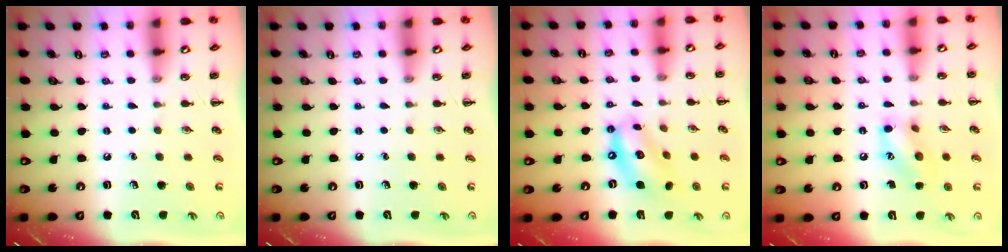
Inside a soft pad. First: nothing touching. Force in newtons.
{"total": 0.0}
{"total": 12.3, "press": 11.9, "slide": 3.1}
{"total": 10.7, "press": 10.7, "slide": 0.3}